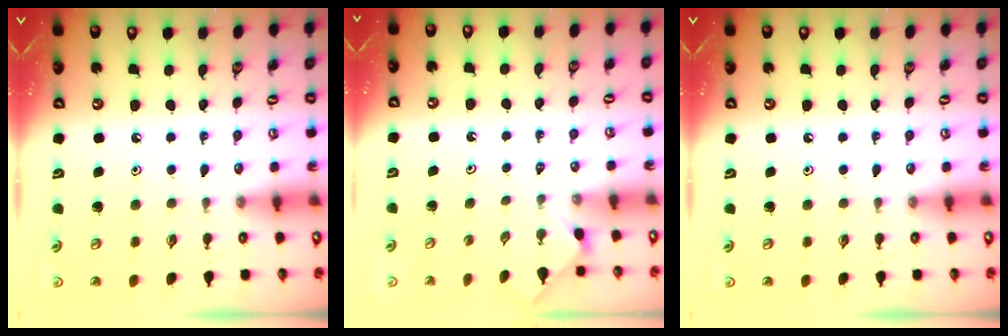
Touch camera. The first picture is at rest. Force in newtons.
{"total": 1.0, "press": 0.9, "slide": 0.3}
{"total": 0.0}